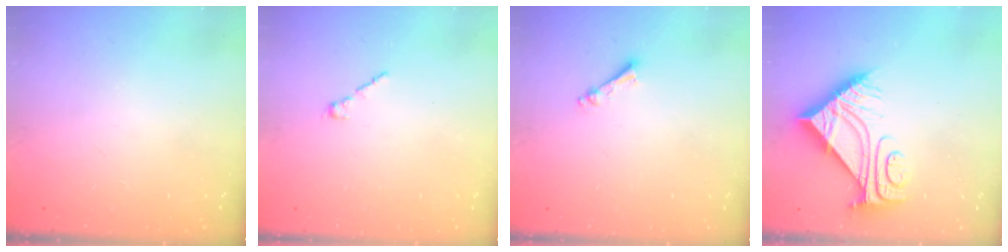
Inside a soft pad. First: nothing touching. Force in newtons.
{"total": 1.7, "press": 1.7, "slide": 0.5}
{"total": 2.5, "press": 2.4, "slide": 0.5}
{"total": 9.9, "press": 9.8, "slide": 0.9}